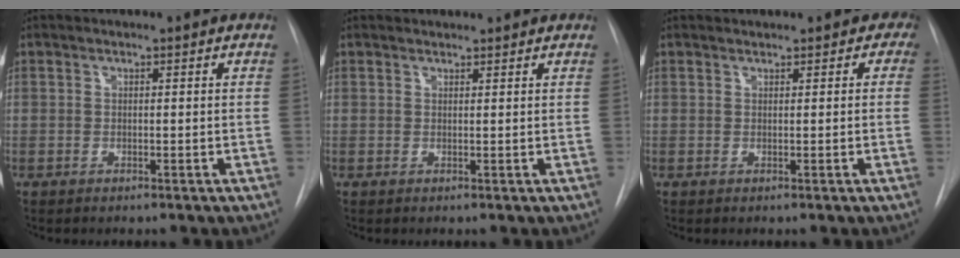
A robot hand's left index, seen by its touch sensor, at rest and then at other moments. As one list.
[{"total": 2.9, "force": [2.8, 0.6, 0.4], "torque": [-0.008, 0.023, 0.037]}, {"total": 2.8, "force": [1.8, 1.8, 1.0], "torque": [0.009, 0.014, 0.018]}]